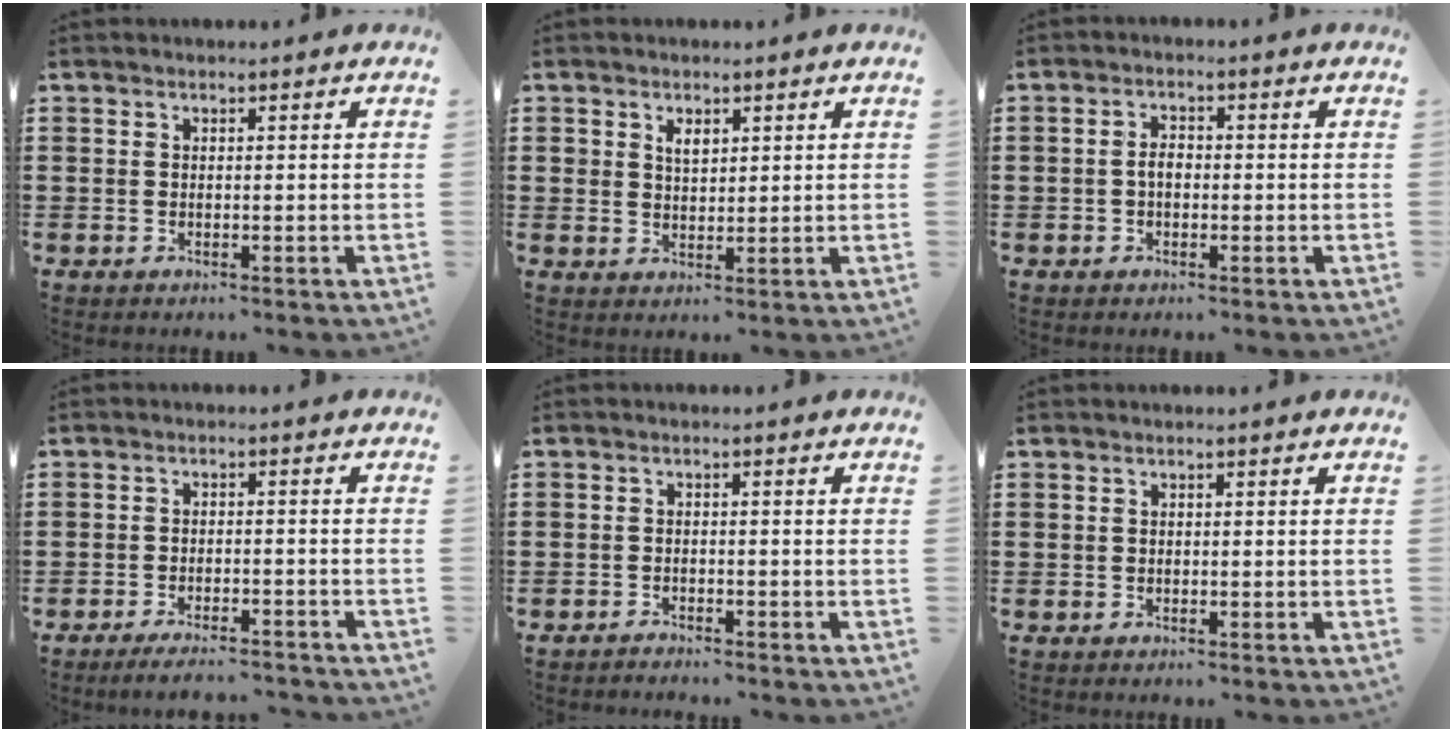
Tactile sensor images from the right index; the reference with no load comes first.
{"total": 2.5, "force": [1.5, 1.5, 1.3], "torque": [-0.021, 0.002, 0.026]}
{"total": 1.9, "force": [-0.2, 0.9, 1.7], "torque": [-0.031, 0.004, -0.004]}
{"total": 3.1, "force": [-3.0, -0.1, 0.9], "torque": [-0.016, -0.002, -0.058]}
{"total": 1.5, "force": [-1.5, -0.1, -0.1], "torque": [-0.002, 0.001, -0.031]}
{"total": 0.0}